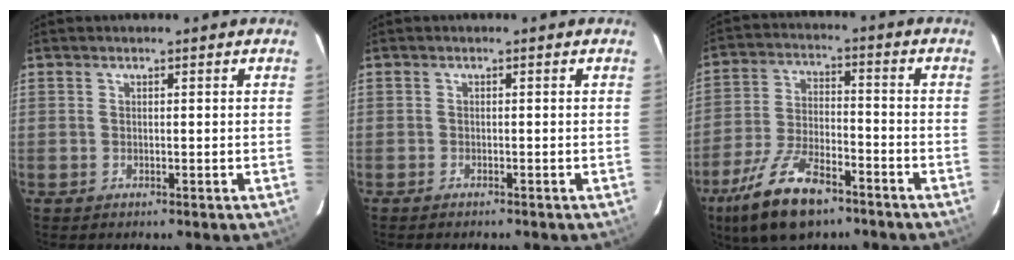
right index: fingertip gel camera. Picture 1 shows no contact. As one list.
[{"total": 1.8, "force": [-1.7, 0.3, 0.6], "torque": [-0.017, -0.007, -0.030]}, {"total": 14.6, "force": [-9.8, 5.6, 9.3], "torque": [-0.204, -0.022, -0.176]}]